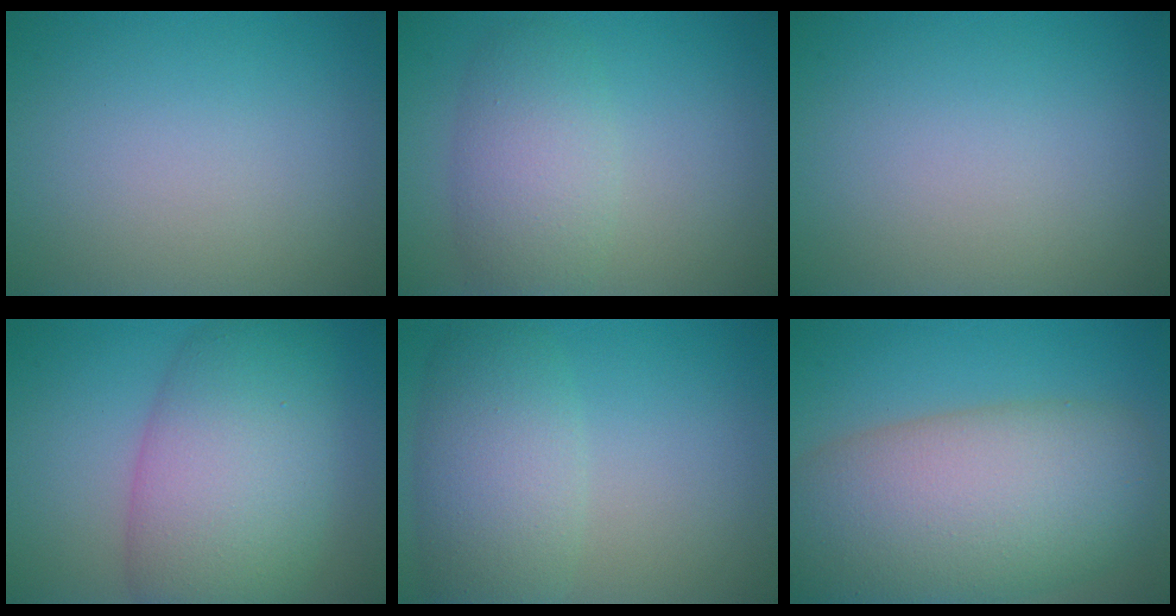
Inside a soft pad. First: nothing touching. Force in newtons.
{"total": 4.5, "press": 4.5, "slide": 0.3}
{"total": 0.0}
{"total": 10.1, "press": 10.1, "slide": 0.5}
{"total": 5.6, "press": 5.5, "slide": 0.4}
{"total": 13.1, "press": 13.1, "slide": 0.8}